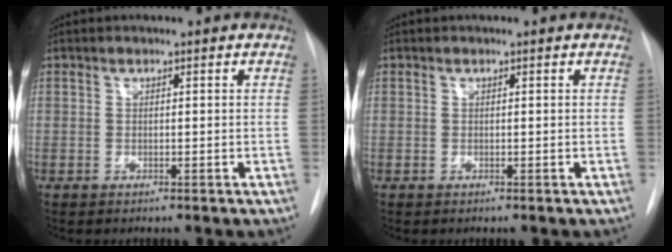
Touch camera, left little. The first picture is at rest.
{"total": 0.0}